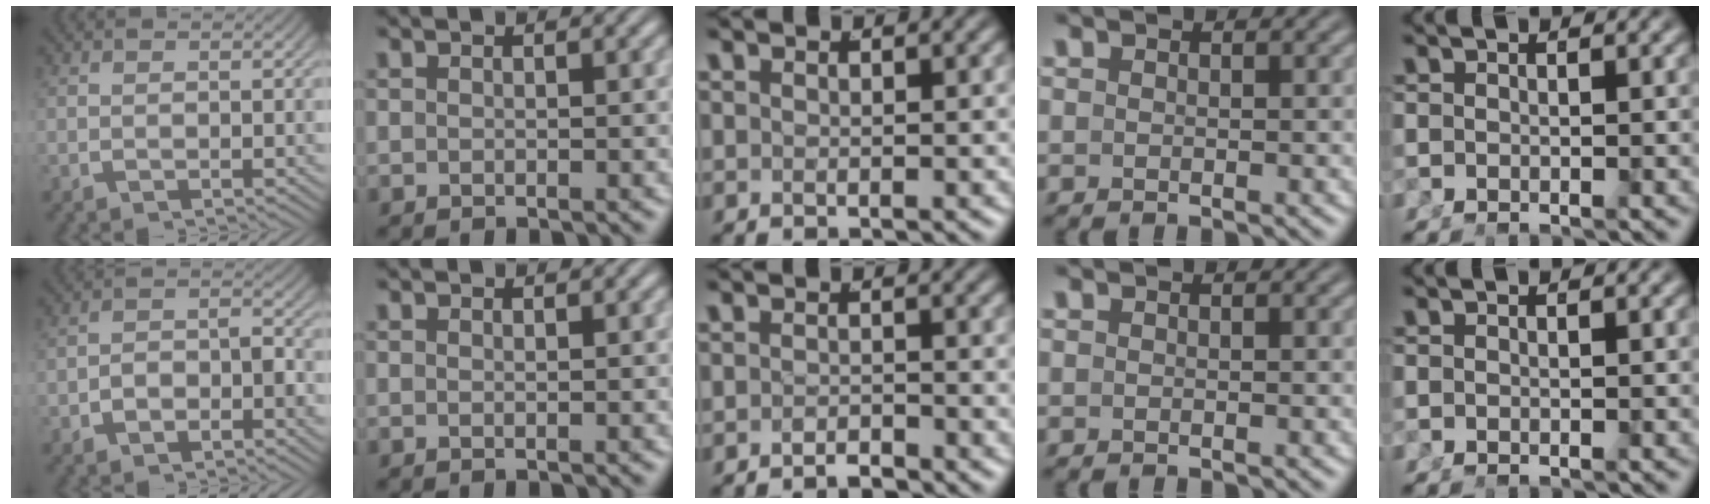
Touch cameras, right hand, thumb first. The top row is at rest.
{"thumb": {"total": 3.0, "force": [-1.1, 1.9, 2.0], "torque": [-0.026, -0.005, -0.017]}, "middle": {"total": 1.7, "force": [-1.7, -0.1, 0.2], "torque": [-0.001, -0.003, -0.028]}}